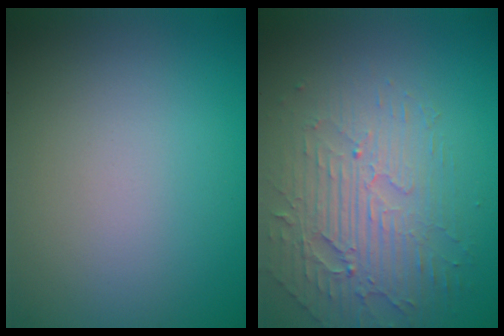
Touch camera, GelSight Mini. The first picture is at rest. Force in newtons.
{"total": 4.3, "press": 3.8, "slide": 2.1}